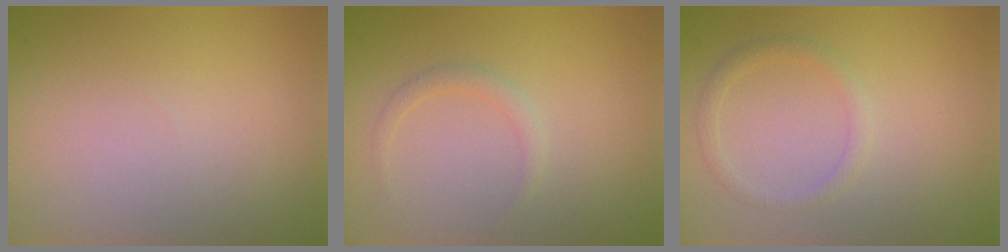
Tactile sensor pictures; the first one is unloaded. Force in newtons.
{"total": 1.0, "press": 1.0, "slide": 0.0}
{"total": 1.3, "press": 1.3, "slide": 0.1}